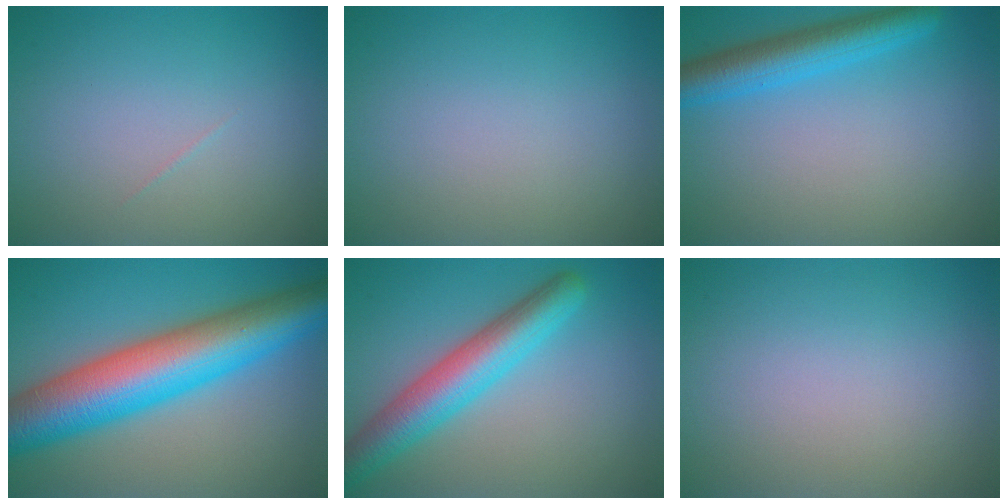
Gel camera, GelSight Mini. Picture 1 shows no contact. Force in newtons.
{"total": 0.0}
{"total": 4.9, "press": 4.9, "slide": 0.3}
{"total": 12.3, "press": 12.3, "slide": 0.1}
{"total": 6.2, "press": 6.2, "slide": 0.1}
{"total": 0.0}